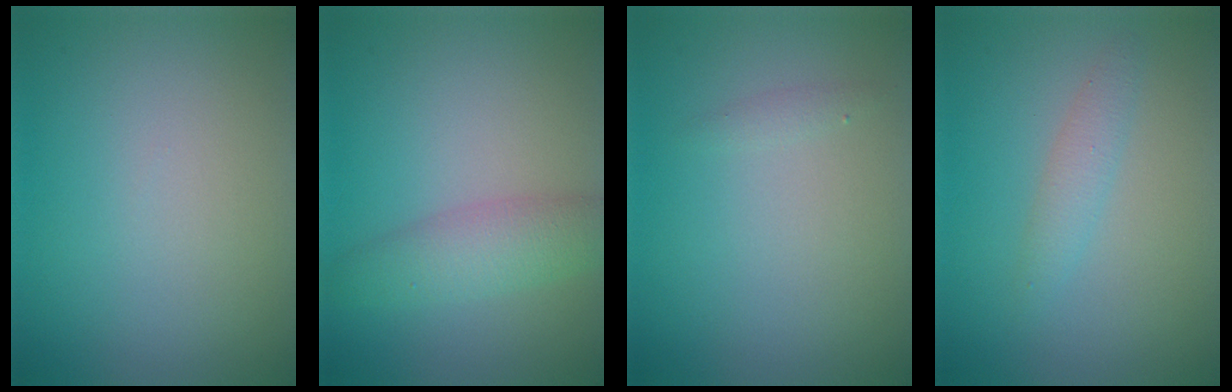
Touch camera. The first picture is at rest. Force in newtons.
{"total": 3.5, "press": 3.5, "slide": 0.1}
{"total": 0.6, "press": 0.6, "slide": 0.0}
{"total": 1.6, "press": 1.6, "slide": 0.1}